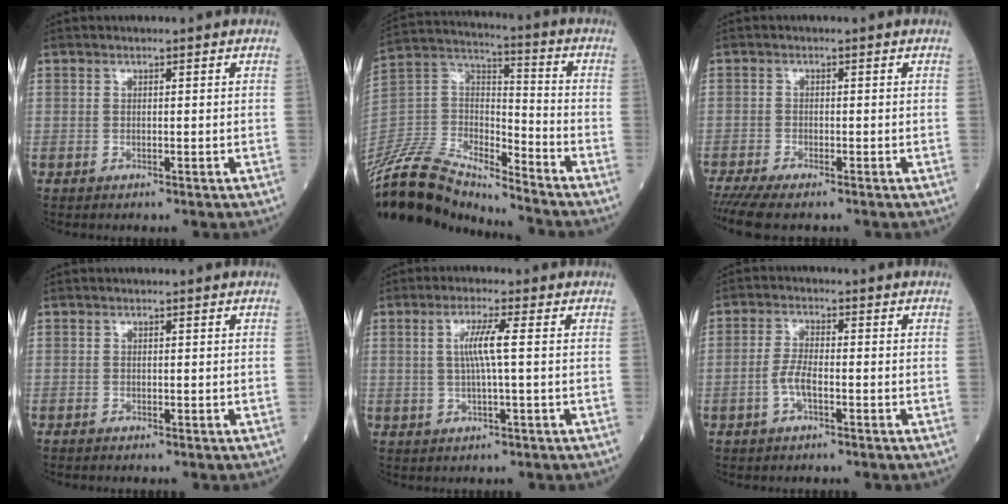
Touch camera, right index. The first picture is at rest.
{"total": 18.3, "force": [-17.1, 3.1, 5.8], "torque": [-0.121, 0.034, -0.322]}
{"total": 7.2, "force": [-6.0, 1.1, 3.9], "torque": [-0.066, -0.018, -0.098]}
{"total": 0.8, "force": [-0.8, 0.1, 0.3], "torque": [-0.011, -0.003, -0.013]}
{"total": 4.4, "force": [0.4, -0.5, 4.3], "torque": [-0.088, 0.004, 0.010]}
{"total": 3.5, "force": [-1.5, 1.0, 3.0], "torque": [-0.068, 0.005, -0.031]}